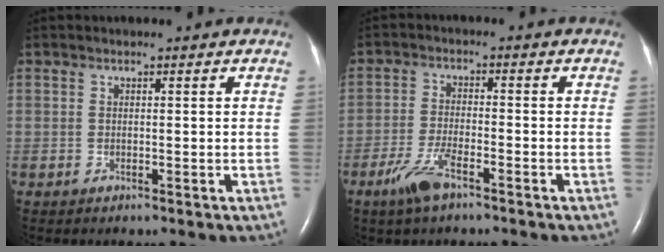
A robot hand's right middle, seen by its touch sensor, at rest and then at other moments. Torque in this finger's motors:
{"motor_torque": [0.52, -0.57, 0.19, 0.09]}